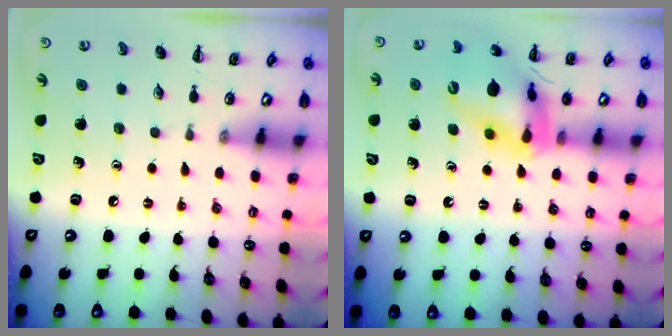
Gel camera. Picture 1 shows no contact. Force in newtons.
{"total": 15.3, "press": 15.1, "slide": 2.5}